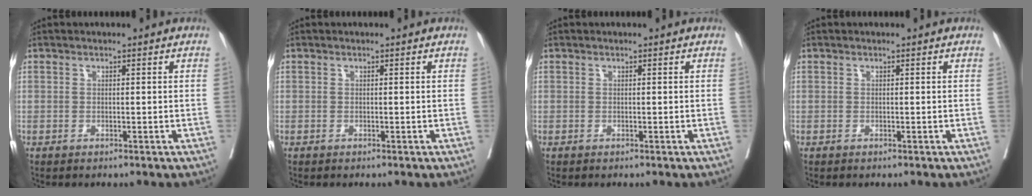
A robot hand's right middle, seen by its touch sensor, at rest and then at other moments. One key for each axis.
{"total": 0.0}
{"total": 0.0}
{"total": 0.0}